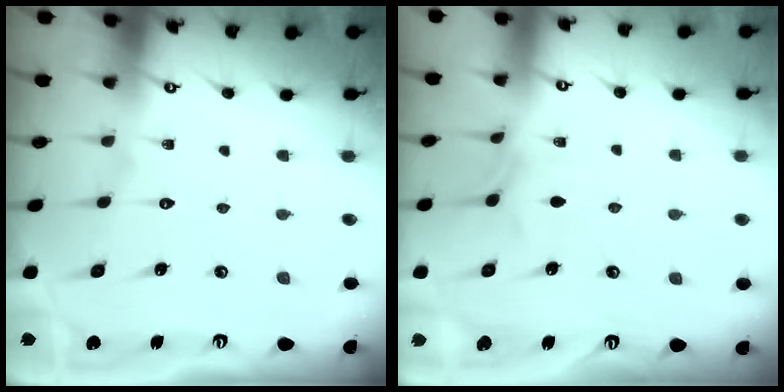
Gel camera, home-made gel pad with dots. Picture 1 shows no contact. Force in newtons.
{"total": 3.8, "press": 3.7, "slide": 0.6}